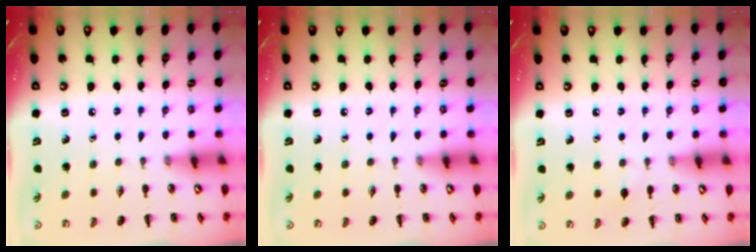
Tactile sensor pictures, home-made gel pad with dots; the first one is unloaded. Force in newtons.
{"total": 0.0}
{"total": 2.9, "press": 2.7, "slide": 0.9}